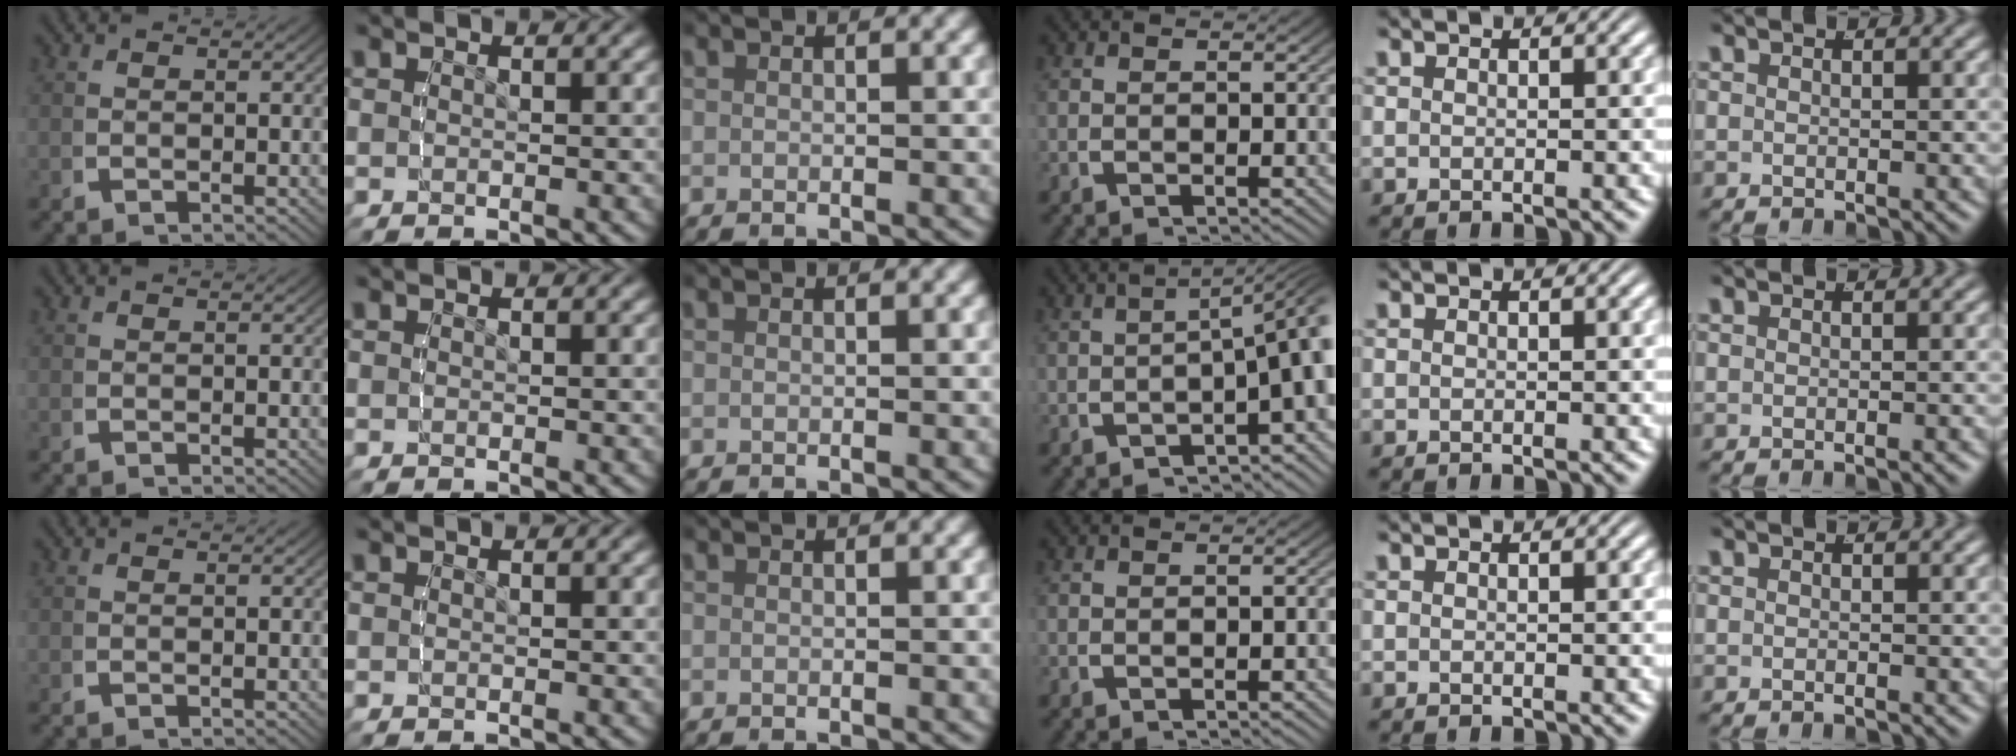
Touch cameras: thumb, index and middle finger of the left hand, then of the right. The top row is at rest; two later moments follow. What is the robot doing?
{"motion": "lift_and_place", "object": "bottle"}